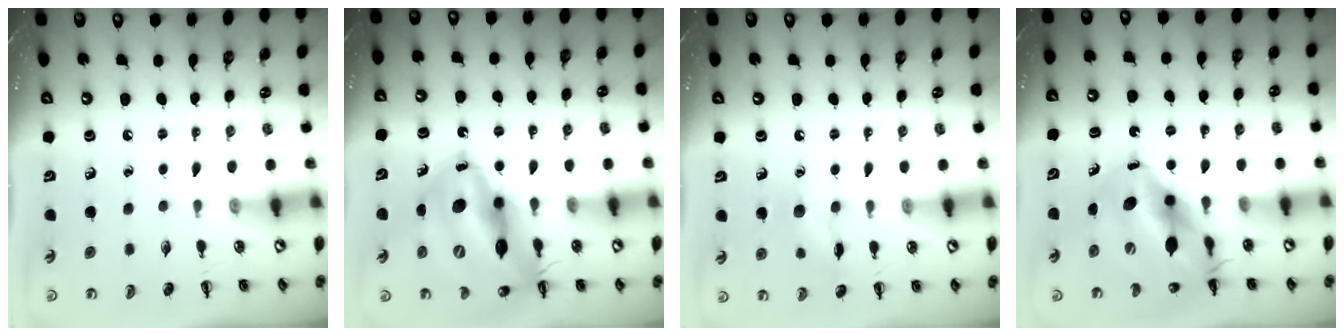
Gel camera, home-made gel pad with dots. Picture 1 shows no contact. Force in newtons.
{"total": 22.4, "press": 21.6, "slide": 5.7}
{"total": 8.1, "press": 8.0, "slide": 0.6}
{"total": 14.1, "press": 13.6, "slide": 3.7}